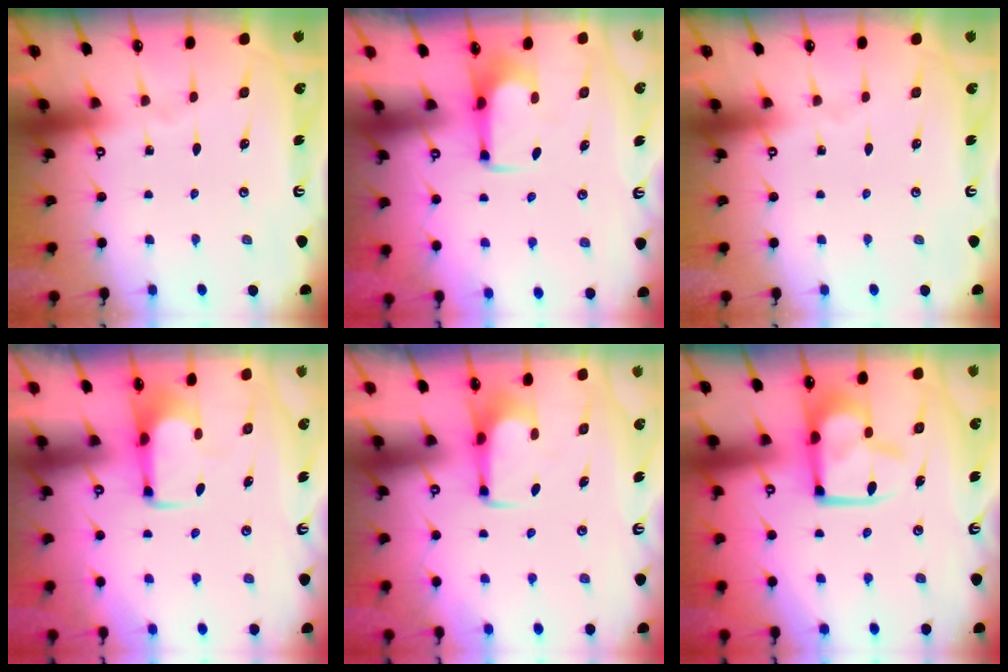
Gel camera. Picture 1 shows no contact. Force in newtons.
{"total": 2.1, "press": 2.1, "slide": 0.4}
{"total": 0.0}
{"total": 1.9, "press": 1.9, "slide": 0.4}
{"total": 1.7, "press": 1.6, "slide": 0.4}
{"total": 11.3, "press": 11.2, "slide": 1.3}